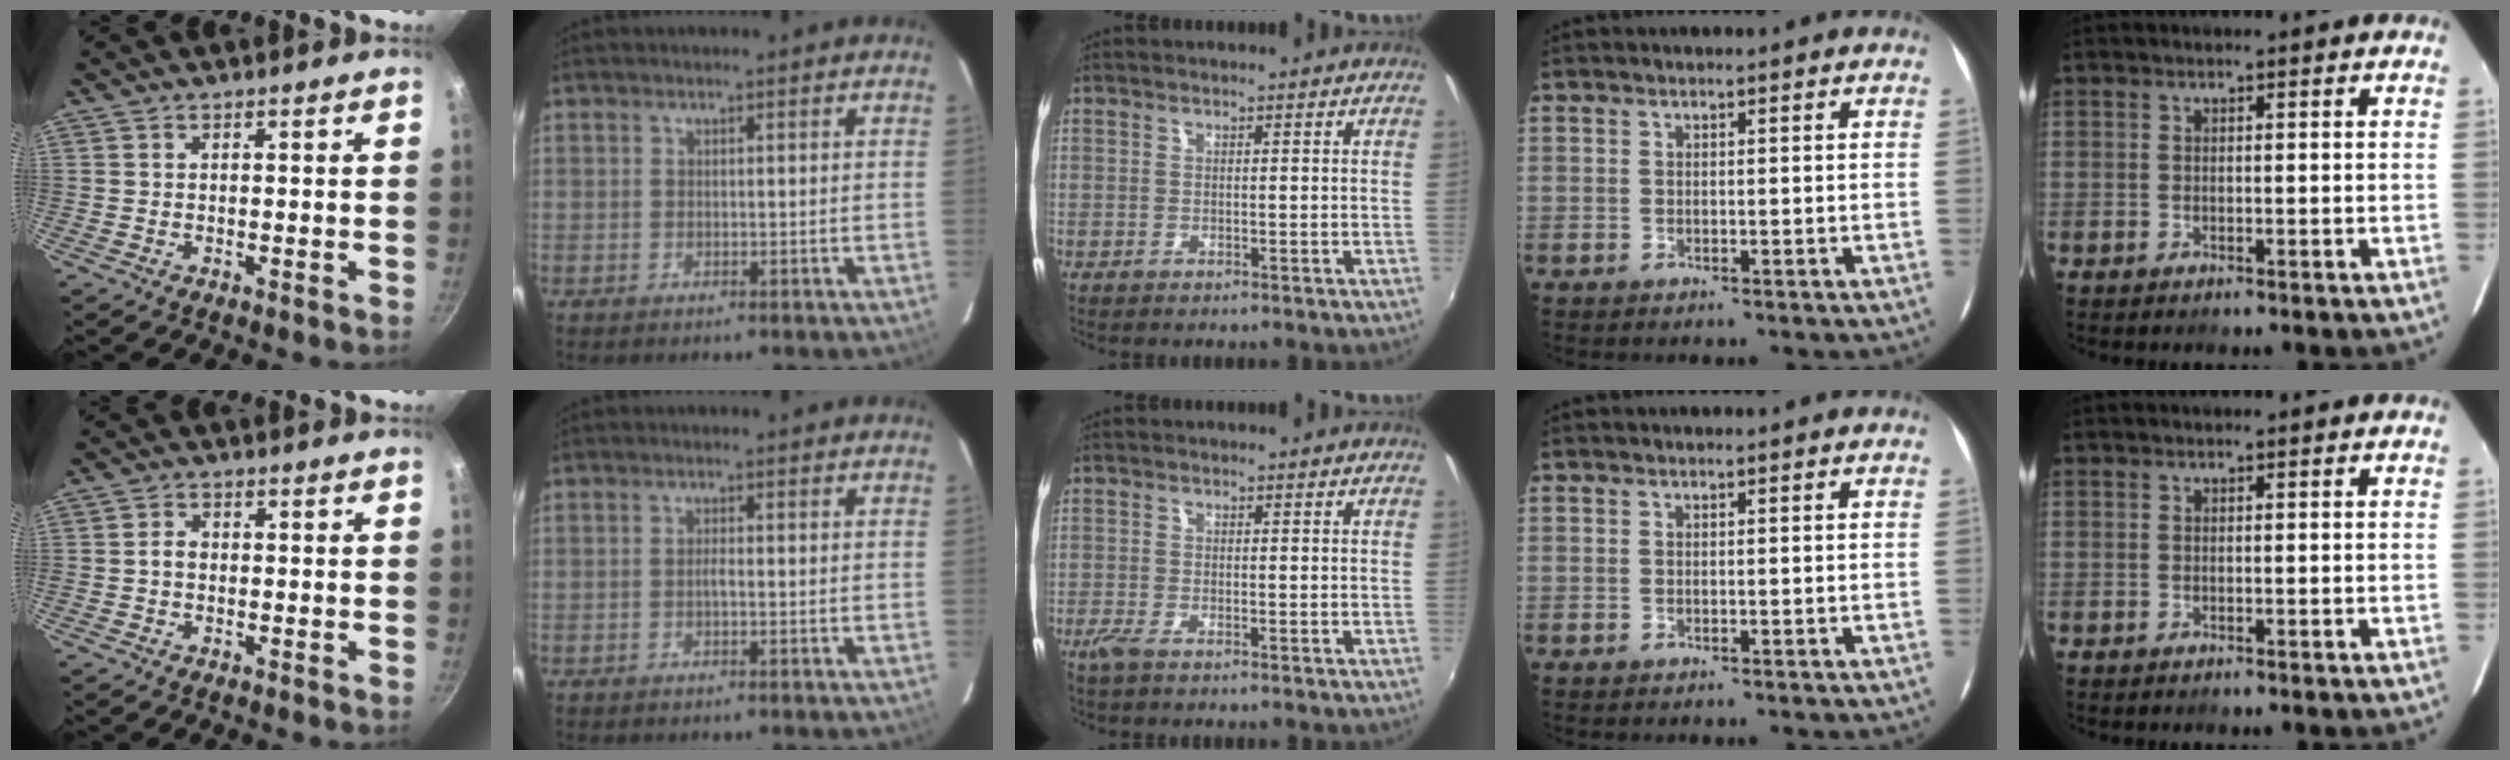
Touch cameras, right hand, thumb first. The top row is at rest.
{"thumb": {"total": 2.1, "force": [-0.3, 1.6, 1.3], "torque": [-0.018, 0.010, -0.008]}, "index": {"total": 1.0, "force": [-0.4, 0.1, 0.9], "torque": [-0.017, 0.003, -0.009]}, "middle": {"total": 1.9, "force": [-1.3, 0.1, 1.3], "torque": [-0.030, -0.008, -0.029]}}